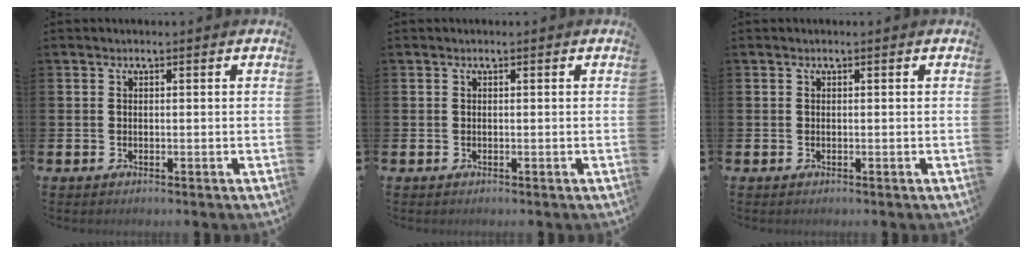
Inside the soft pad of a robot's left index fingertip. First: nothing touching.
{"total": 0.0}
{"total": 0.0}